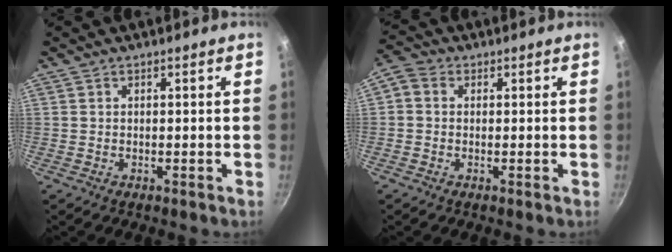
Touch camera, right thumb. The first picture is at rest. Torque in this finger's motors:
{"motor_torque": [0.54, 1.48, 0.66, -0.52, 0.08]}